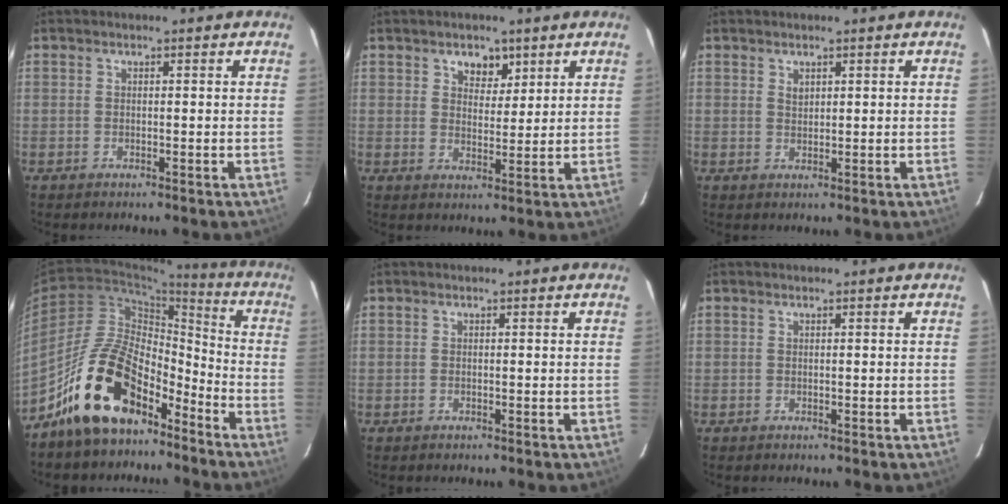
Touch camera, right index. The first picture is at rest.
{"total": 4.4, "force": [2.7, 3.0, 1.8], "torque": [-0.018, -0.003, 0.044]}
{"total": 1.3, "force": [0.8, 0.9, 0.5], "torque": [-0.006, 0.003, 0.015]}
{"total": 17.4, "force": [-11.9, 8.2, 9.7], "torque": [-0.180, 0.030, -0.202]}
{"total": 0.0}
{"total": 0.0}